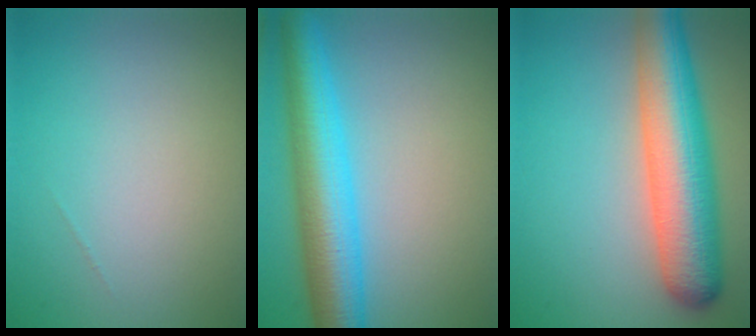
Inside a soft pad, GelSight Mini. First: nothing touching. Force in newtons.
{"total": 7.8, "press": 7.8, "slide": 0.1}
{"total": 9.0, "press": 9.0, "slide": 0.4}